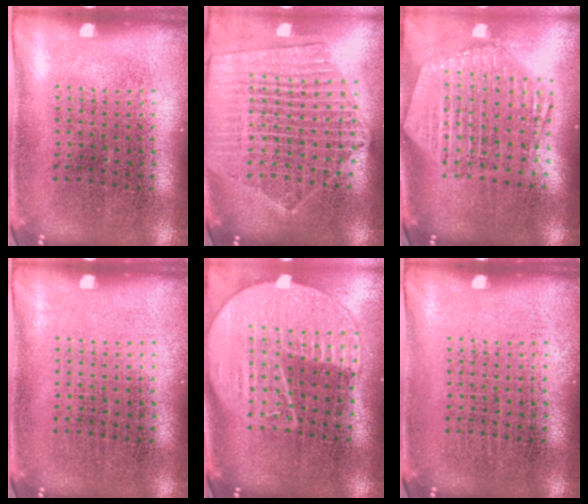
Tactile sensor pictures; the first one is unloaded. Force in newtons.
{"total": 2.1, "press": 1.9, "slide": 0.9}
{"total": 2.4, "press": 2.1, "slide": 1.2}
{"total": 0.0}
{"total": 2.1, "press": 1.8, "slide": 1.0}
{"total": 0.0}